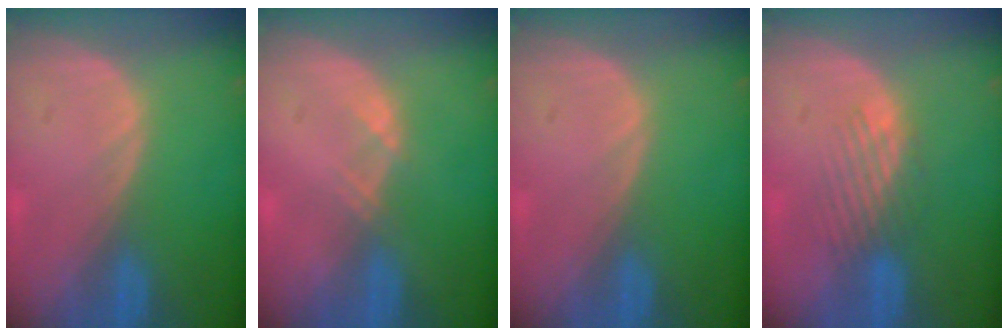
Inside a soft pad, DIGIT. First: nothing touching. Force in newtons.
{"total": 1.1, "press": 1.0, "slide": 0.2}
{"total": 0.0}
{"total": 3.6, "press": 3.1, "slide": 1.9}